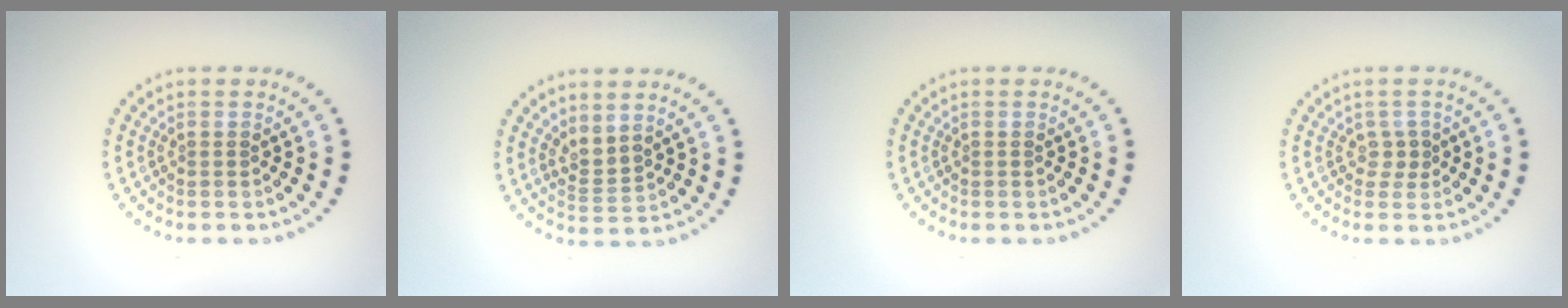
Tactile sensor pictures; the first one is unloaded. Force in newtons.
{"total": 2.0, "press": 1.4, "slide": 1.5}
{"total": 0.0}
{"total": 1.1, "press": 0.8, "slide": 0.7}